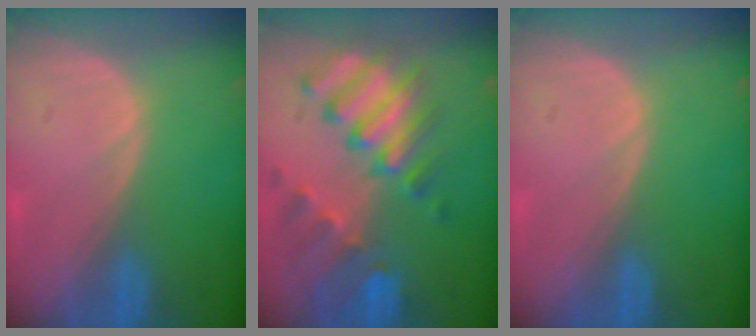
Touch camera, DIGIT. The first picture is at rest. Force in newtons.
{"total": 10.2, "press": 8.9, "slide": 5.0}
{"total": 0.0}